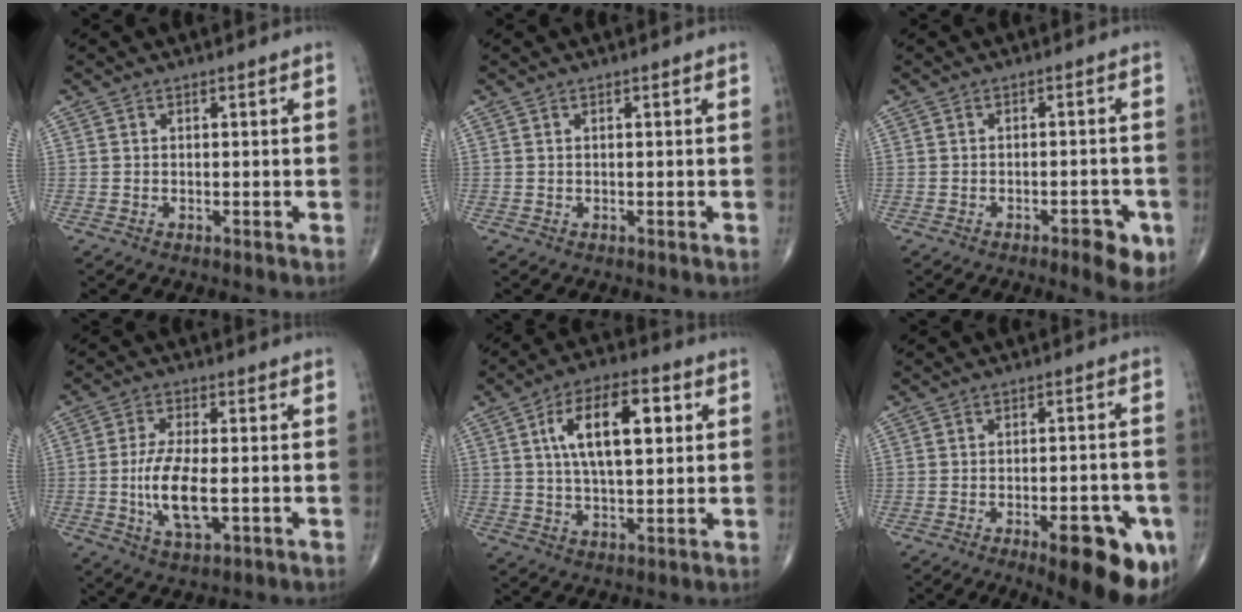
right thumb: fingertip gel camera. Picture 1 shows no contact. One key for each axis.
{"total": 0.0}
{"total": 6.0, "fx": -3.0, "fy": 2.2, "fz": 4.8, "tx": -0.046, "ty": 0.010, "tz": -0.035}
{"total": 9.8, "fx": -1.5, "fy": 4.0, "fz": 8.8, "tx": -0.175, "ty": -0.003, "tz": -0.025}
{"total": 14.0, "fx": 3.6, "fy": 6.3, "fz": 12.0, "tx": -0.190, "ty": 0.006, "tz": 0.058}
{"total": 15.0, "fx": -7.1, "fy": 5.1, "fz": 12.1, "tx": -0.107, "ty": 0.024, "tz": -0.083}